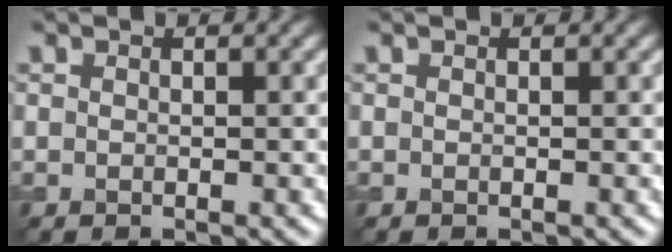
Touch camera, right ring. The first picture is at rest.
{"total": 0.0}